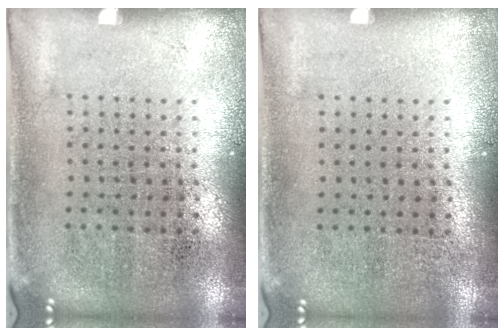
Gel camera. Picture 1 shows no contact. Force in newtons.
{"total": 0.0}